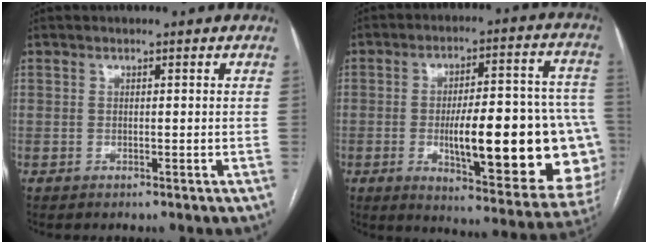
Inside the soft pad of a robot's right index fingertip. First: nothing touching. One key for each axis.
{"total": 26.2, "fx": -4.3, "fy": 6.4, "fz": 25.1, "tx": -0.267, "ty": 0.015, "tz": -0.040}